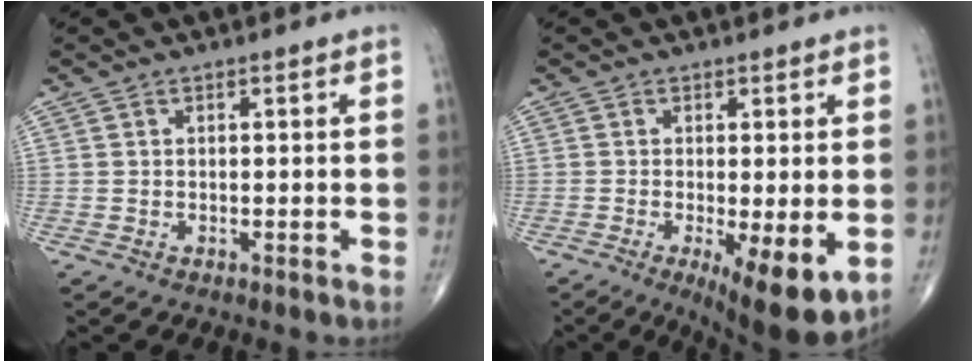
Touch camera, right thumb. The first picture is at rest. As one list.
[{"total": 10.4, "force": [-2.9, 3.0, 9.5], "torque": [-0.140, -0.026, -0.038]}]